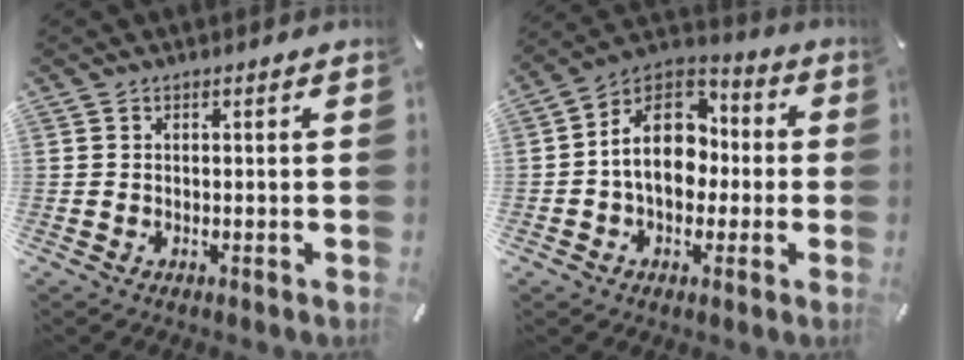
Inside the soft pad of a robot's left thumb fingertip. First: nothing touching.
{"total": 14.4, "force": [-0.6, 11.2, 9.0], "torque": [-0.159, 0.014, -0.011]}